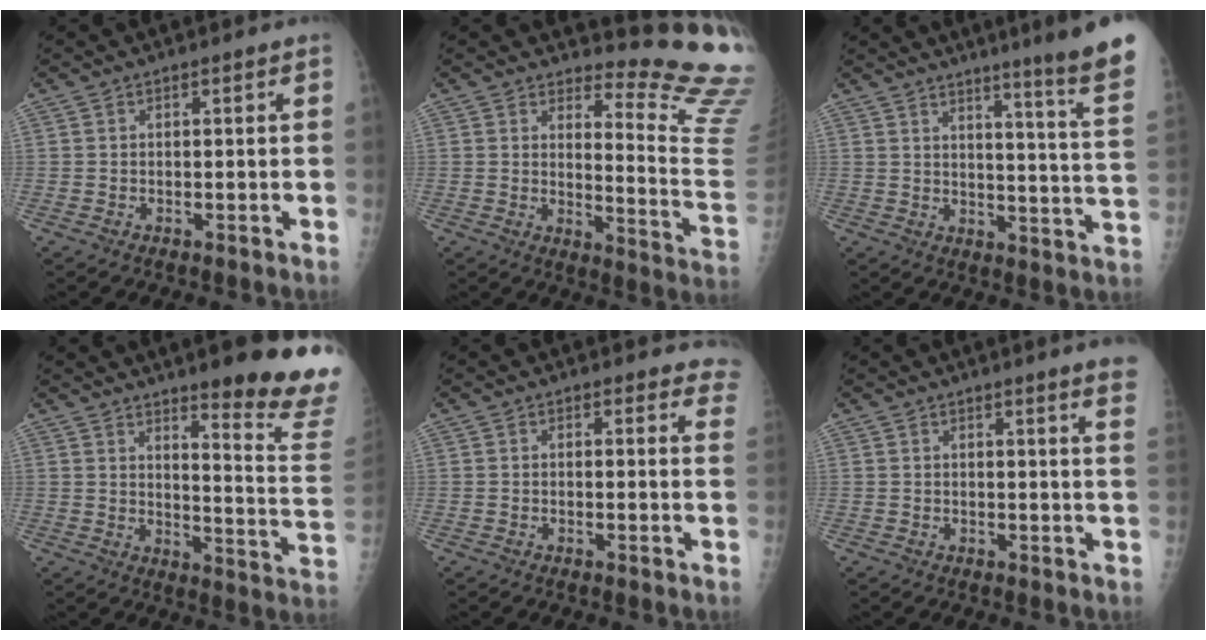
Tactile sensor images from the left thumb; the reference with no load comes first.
{"total": 14.2, "force": [13.3, 0.9, 4.8], "torque": [-0.042, -0.192, 0.144]}
{"total": 16.9, "force": [12.8, -1.1, 10.9], "torque": [-0.127, -0.107, 0.152]}
{"total": 18.2, "force": [14.2, 1.5, 11.3], "torque": [-0.113, -0.131, 0.179]}
{"total": 7.1, "force": [6.6, 2.2, 1.0], "torque": [0.037, -0.026, 0.039]}
{"total": 7.3, "force": [6.0, -0.7, 4.2], "torque": [-0.045, -0.033, 0.045]}